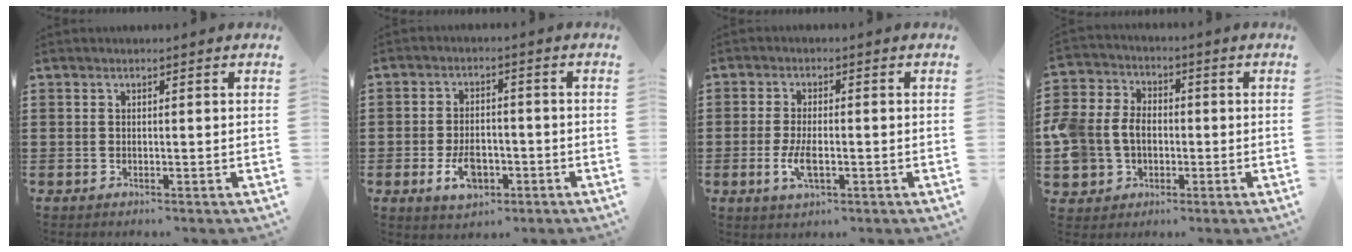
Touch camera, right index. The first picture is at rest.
{"total": 5.6, "force": [-2.1, 3.3, 4.0], "torque": [-0.073, 0.002, -0.041]}
{"total": 4.5, "force": [-1.1, 1.8, 4.0], "torque": [-0.089, -0.005, -0.023]}
{"total": 7.3, "force": [-1.0, 6.3, 3.5], "torque": [-0.116, 0.009, -0.027]}